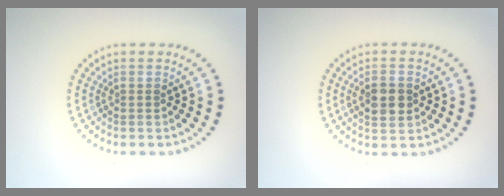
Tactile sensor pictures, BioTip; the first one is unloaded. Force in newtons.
{"total": 3.1, "press": 3.1, "slide": 0.2}